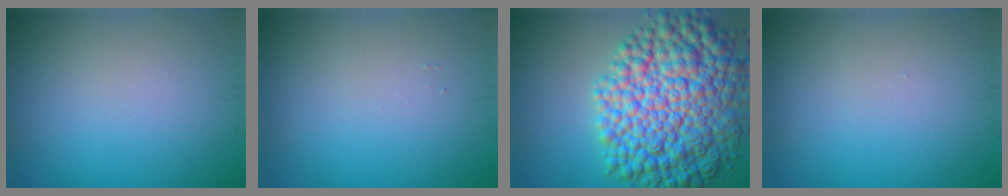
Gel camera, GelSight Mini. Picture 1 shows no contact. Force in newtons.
{"total": 0.0}
{"total": 13.7, "press": 13.7, "slide": 0.1}
{"total": 0.0}